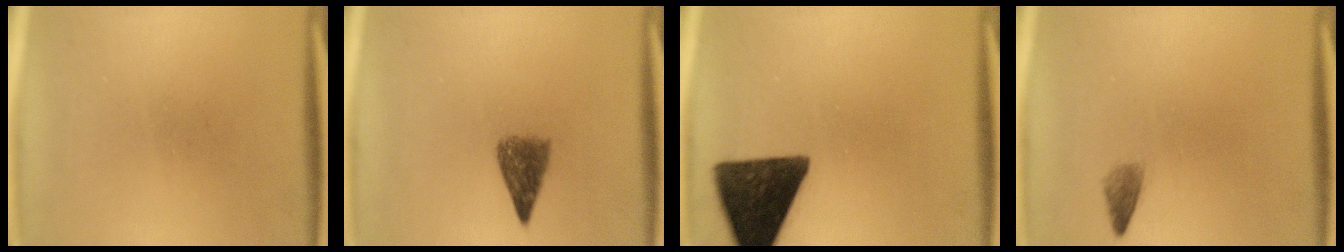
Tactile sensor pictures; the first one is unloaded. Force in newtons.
{"total": 4.1}
{"total": 14.2}
{"total": 1.5}